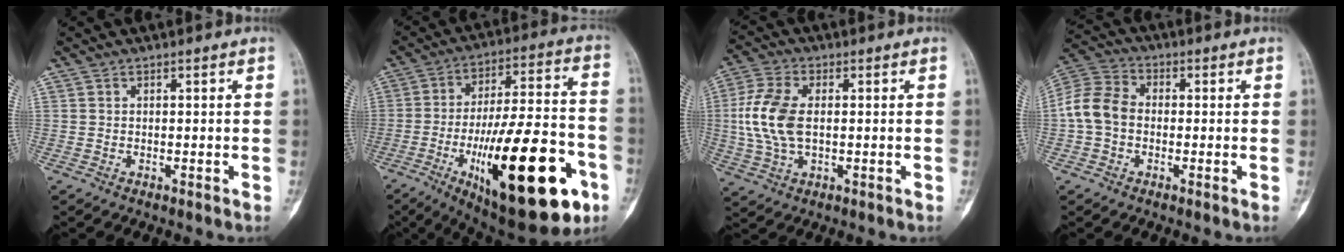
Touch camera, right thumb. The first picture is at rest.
{"total": 31.0, "force": [-11.6, 10.2, 26.8], "torque": [-0.388, 0.041, -0.164]}
{"total": 11.0, "force": [0.5, 6.2, 9.1], "torque": [-0.207, 0.006, 0.011]}
{"total": 8.7, "force": [-0.8, 6.6, 5.7], "torque": [-0.108, 0.027, -0.029]}